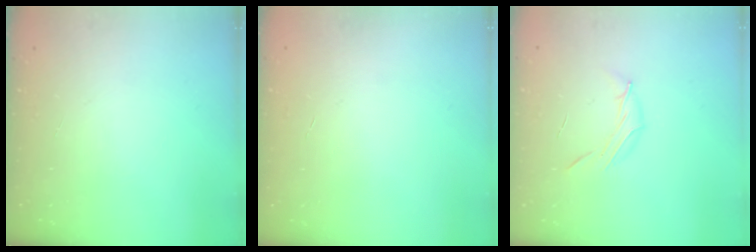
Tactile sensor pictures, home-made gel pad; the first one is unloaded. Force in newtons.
{"total": 0.5, "press": 0.5, "slide": 0.1}
{"total": 7.9, "press": 7.8, "slide": 1.2}